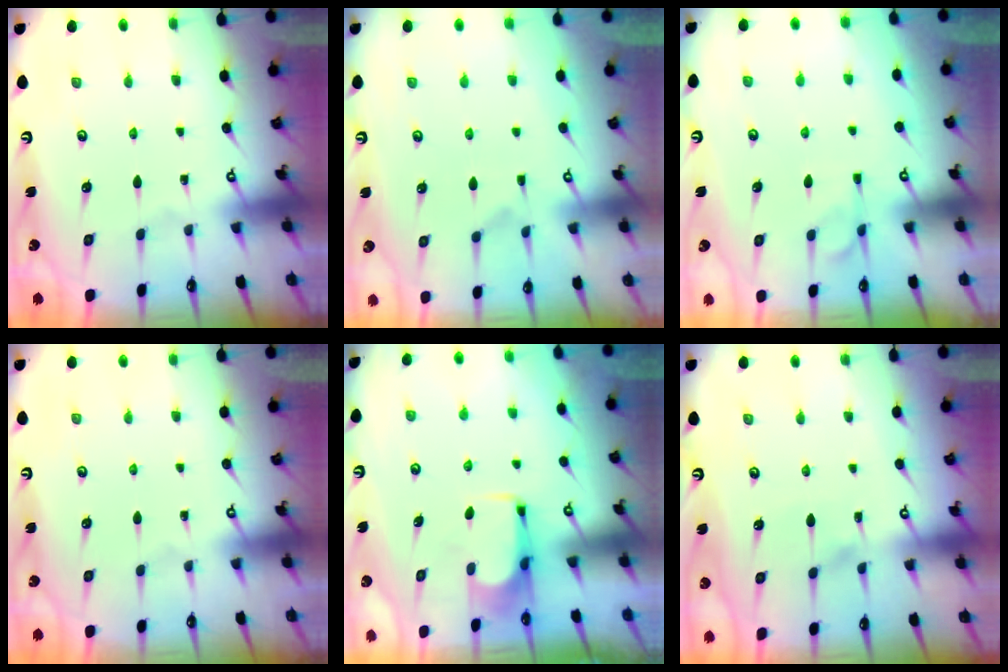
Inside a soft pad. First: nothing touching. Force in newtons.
{"total": 1.1, "press": 0.7, "slide": 0.9}
{"total": 3.0, "press": 2.7, "slide": 1.3}
{"total": 0.0}
{"total": 0.0}
{"total": 3.2, "press": 3.1, "slide": 0.4}